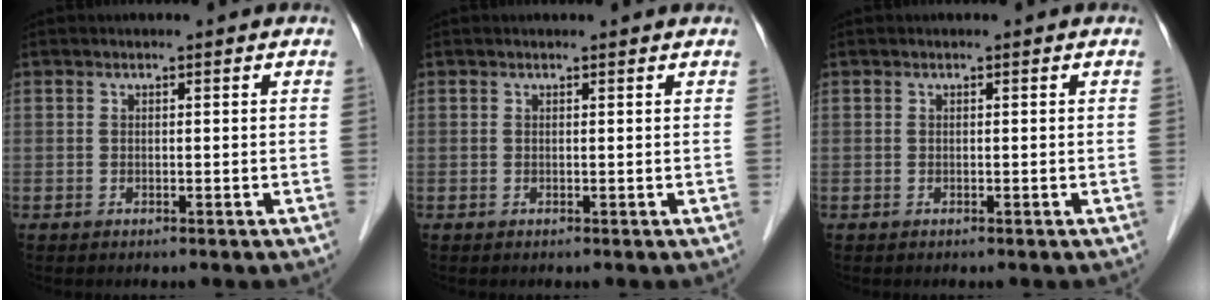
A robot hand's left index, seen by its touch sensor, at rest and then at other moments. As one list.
[{"total": 1.2, "force": [1.2, 0.0, 0.1], "torque": [-0.012, 0.003, 0.010]}, {"total": 0.0}]